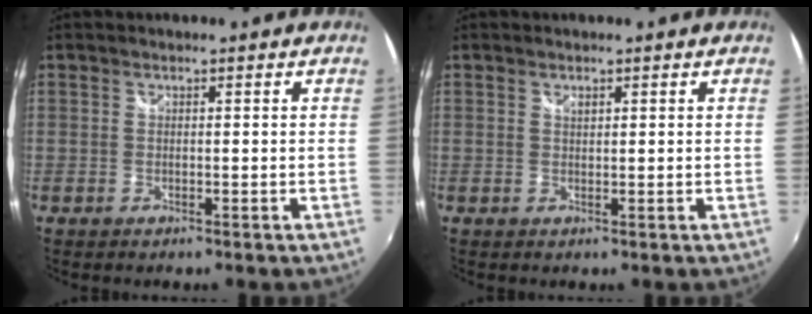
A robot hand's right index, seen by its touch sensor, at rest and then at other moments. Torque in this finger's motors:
{"motor_torque": [-0.01, 0.02, 0.01, 0.01]}